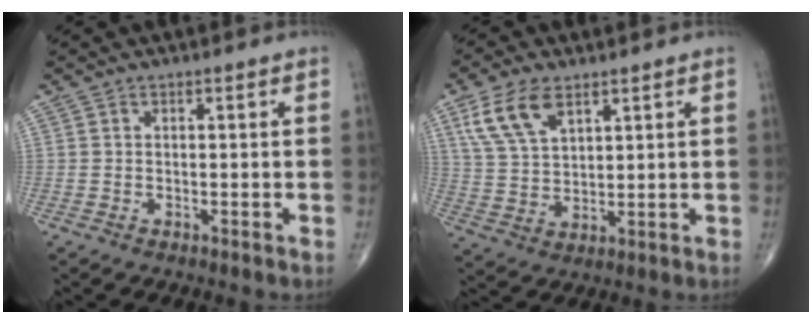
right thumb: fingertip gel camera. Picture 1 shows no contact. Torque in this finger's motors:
{"motor_torque": [0.29, 1.64, 0.48, 0.08, 0.10]}